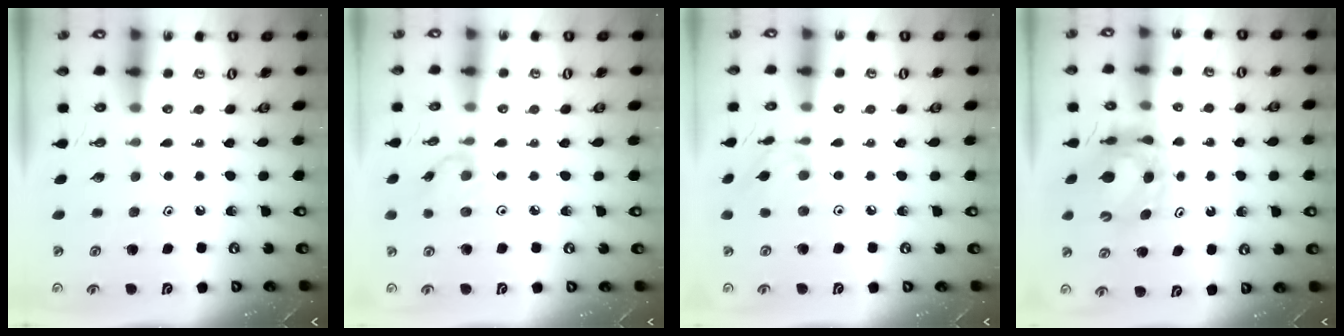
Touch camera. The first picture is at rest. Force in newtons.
{"total": 1.4, "press": 1.4, "slide": 0.3}
{"total": 2.2, "press": 2.2, "slide": 0.0}
{"total": 7.1, "press": 7.1, "slide": 0.9}